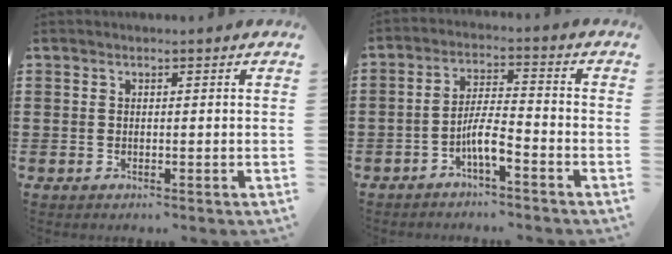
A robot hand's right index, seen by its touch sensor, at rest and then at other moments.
{"total": 5.2, "force": [-3.1, 1.0, 4.0], "torque": [-0.090, -0.001, -0.062]}